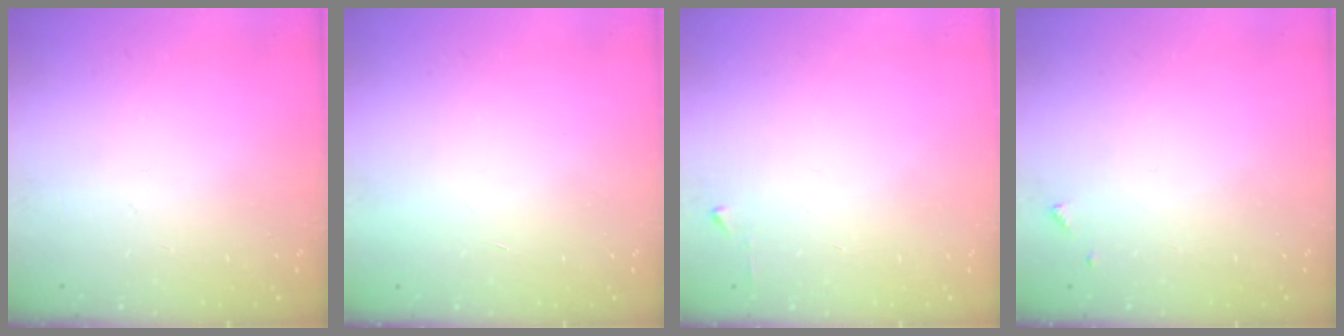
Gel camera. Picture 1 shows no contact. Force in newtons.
{"total": 1.7, "press": 1.7, "slide": 0.1}
{"total": 2.4, "press": 2.4, "slide": 0.3}
{"total": 5.1, "press": 5.1, "slide": 0.5}